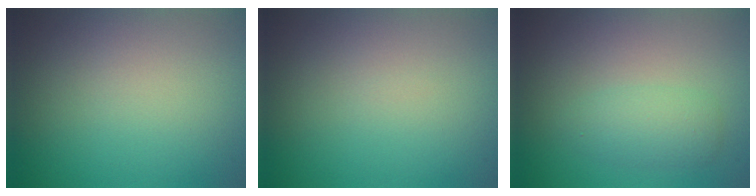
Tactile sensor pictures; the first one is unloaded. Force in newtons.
{"total": 0.0}
{"total": 2.3, "press": 2.2, "slide": 0.2}